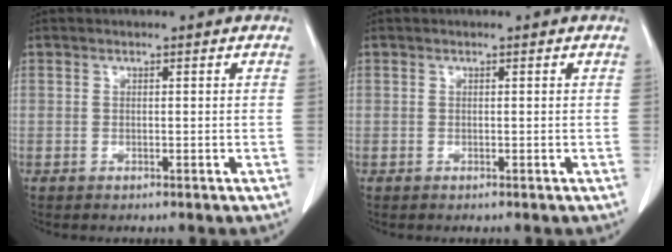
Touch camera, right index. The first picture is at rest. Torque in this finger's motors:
{"motor_torque": [-0.01, -0.01, 0.00, 0.00]}